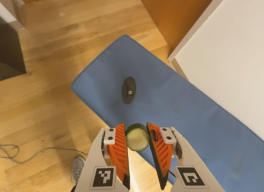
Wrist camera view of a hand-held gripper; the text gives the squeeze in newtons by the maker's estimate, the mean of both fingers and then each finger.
{"total": 9.4, "left": 9.4, "right": 9.4}